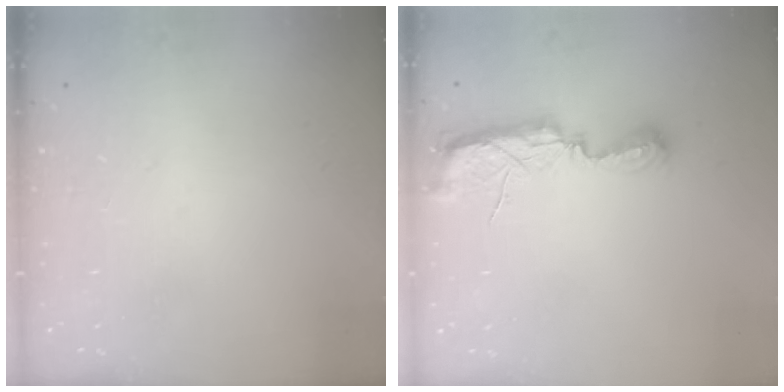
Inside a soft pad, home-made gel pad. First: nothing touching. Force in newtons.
{"total": 7.5, "press": 7.5, "slide": 0.5}